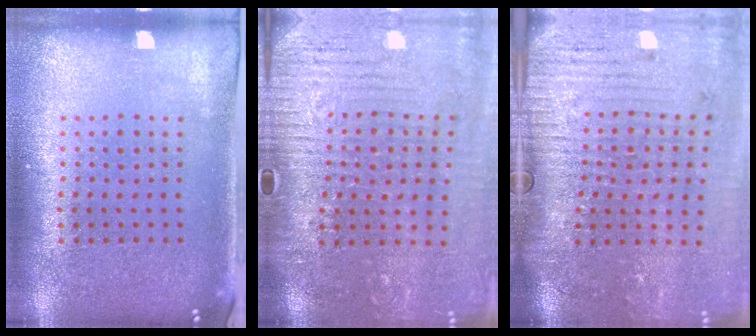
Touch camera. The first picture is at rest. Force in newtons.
{"total": 3.9, "press": 3.8, "slide": 0.9}
{"total": 4.5, "press": 3.8, "slide": 2.5}